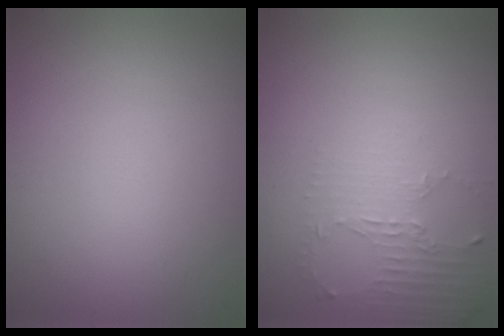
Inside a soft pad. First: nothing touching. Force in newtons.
{"total": 2.0, "press": 1.5, "slide": 1.4}